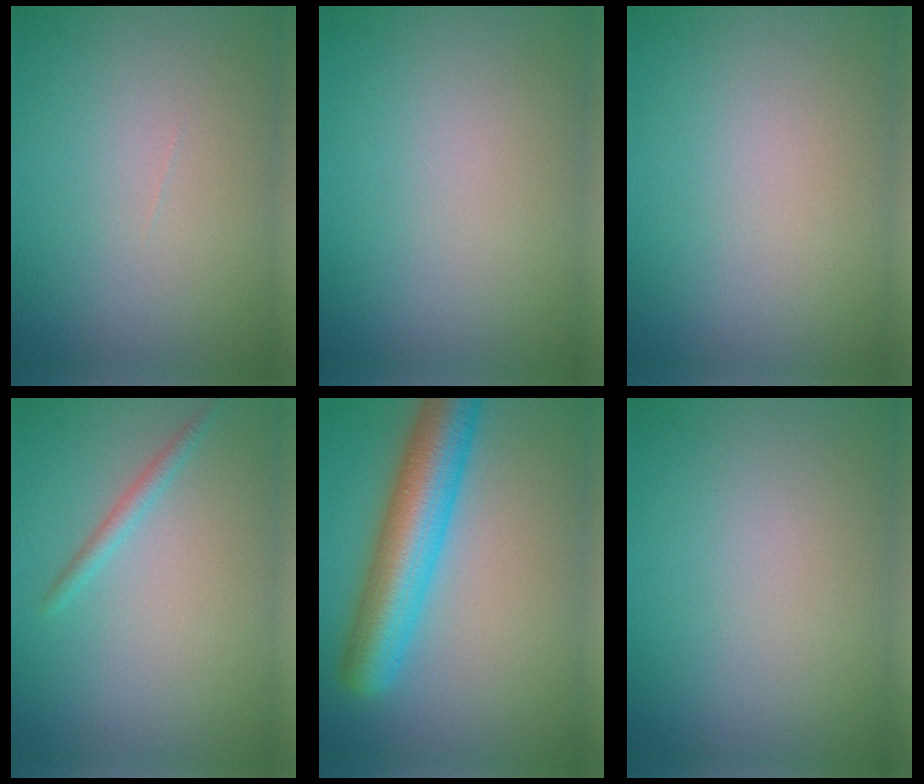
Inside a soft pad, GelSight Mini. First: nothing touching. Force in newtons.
{"total": 0.0}
{"total": 0.0}
{"total": 1.3, "press": 1.2, "slide": 0.1}
{"total": 7.8, "press": 7.8, "slide": 0.2}
{"total": 0.0}